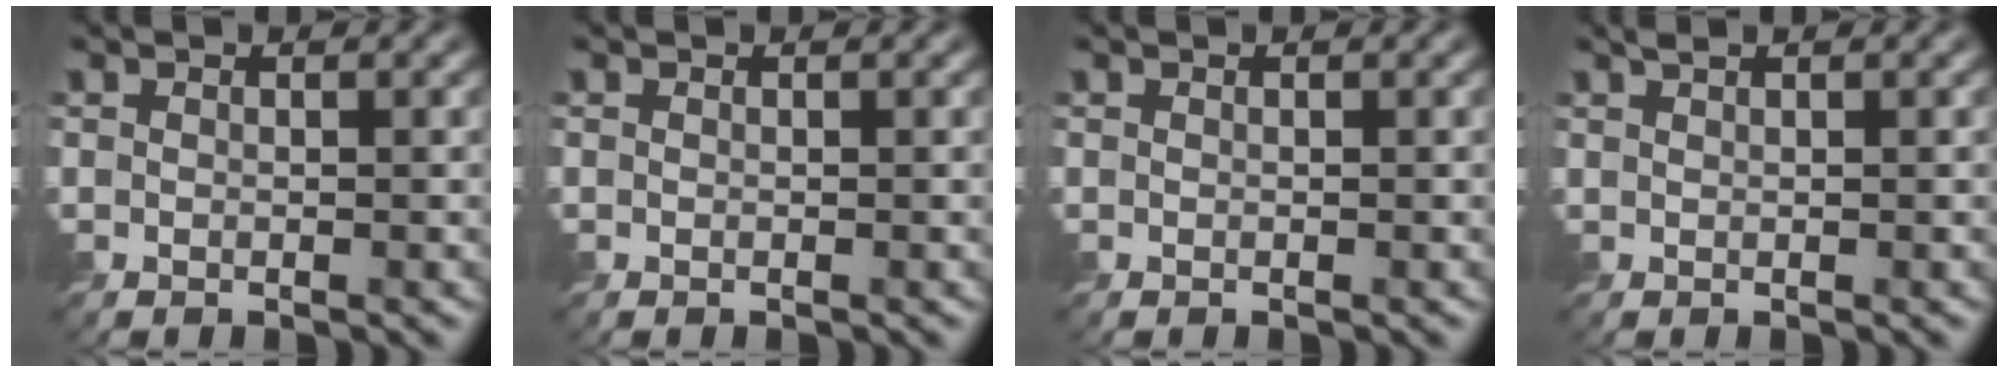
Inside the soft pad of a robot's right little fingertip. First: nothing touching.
{"total": 0.0}
{"total": 0.0}
{"total": 0.9, "force": [0.6, 0.2, 0.5], "torque": [-0.008, 0.001, 0.010]}